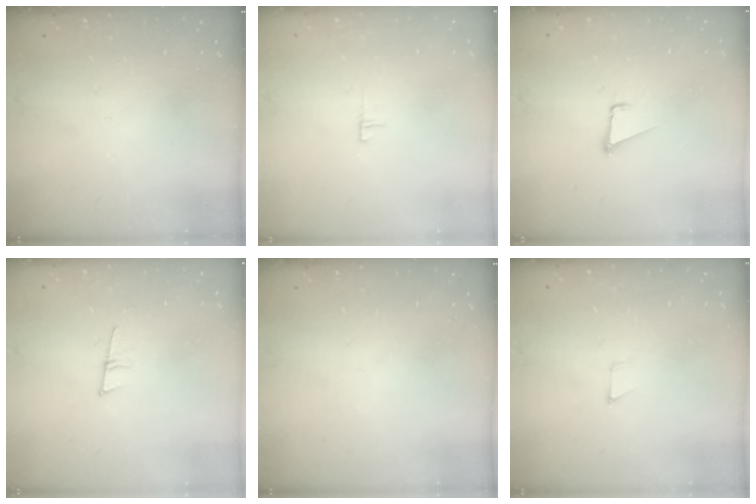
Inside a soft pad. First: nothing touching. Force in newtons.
{"total": 3.6, "press": 3.5, "slide": 0.3}
{"total": 1.7, "press": 1.7, "slide": 0.1}
{"total": 6.3, "press": 5.6, "slide": 2.9}
{"total": 0.0}
{"total": 2.7, "press": 2.7, "slide": 0.2}